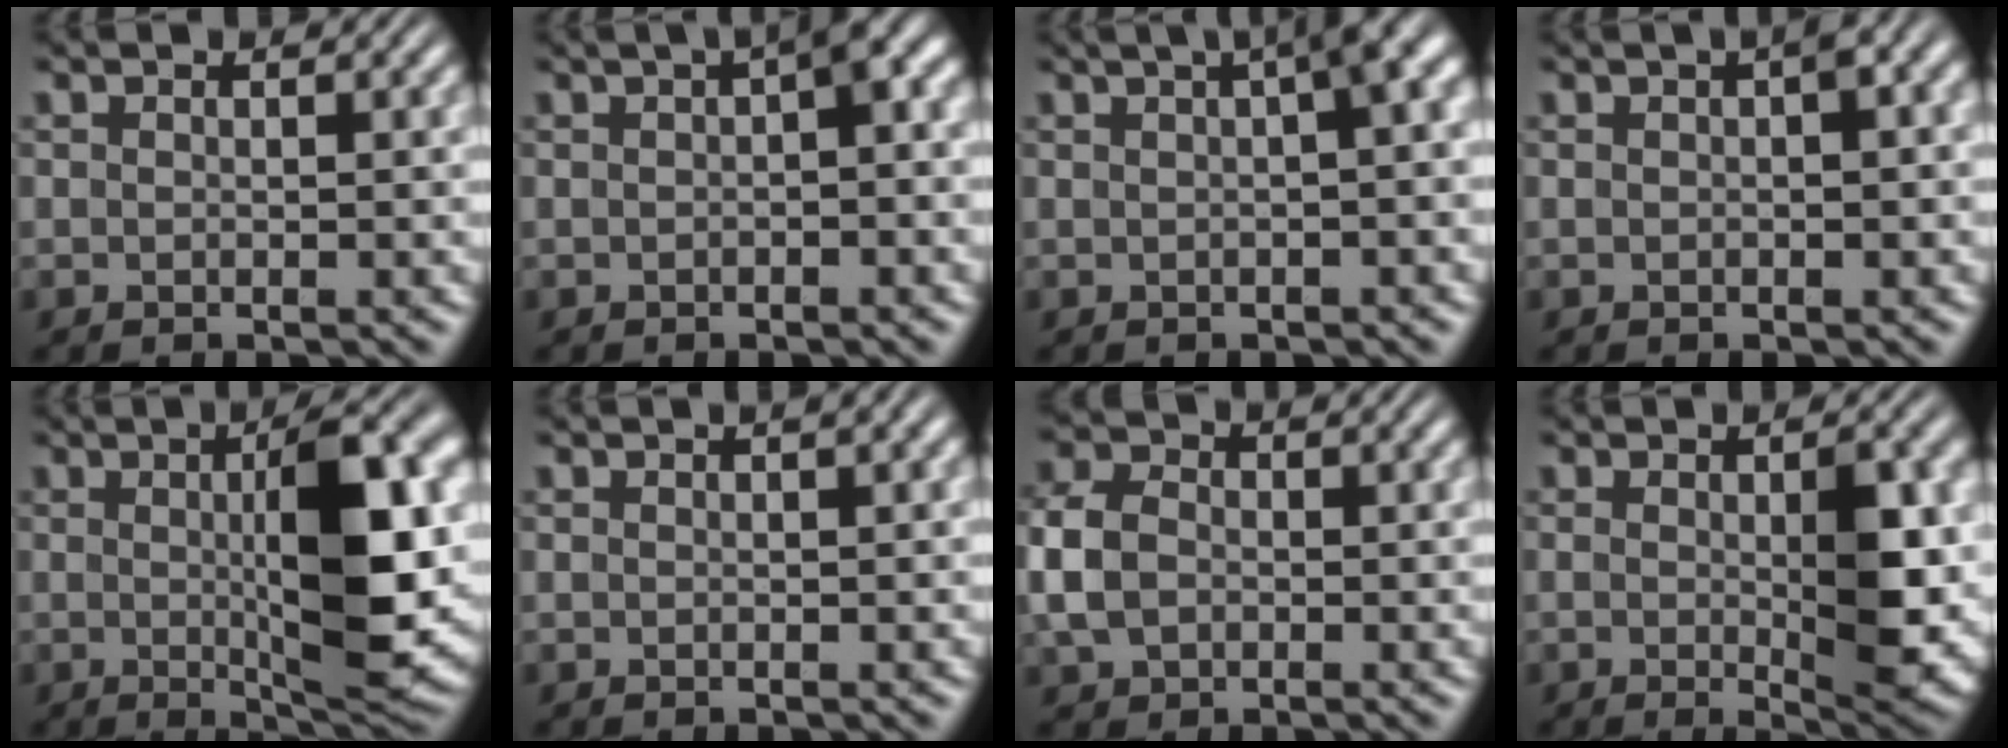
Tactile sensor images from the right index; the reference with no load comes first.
{"total": 3.3, "force": [0.7, 1.0, 3.1], "torque": [-0.034, 0.017, 0.005]}
{"total": 8.4, "force": [3.4, 3.6, 6.8], "torque": [-0.076, 0.042, 0.034]}
{"total": 1.8, "force": [0.5, 0.4, 1.7], "torque": [-0.009, 0.017, 0.000]}
{"total": 9.9, "force": [0.2, 2.3, 9.7], "torque": [-0.135, 0.002, 0.002]}
{"total": 0.8, "force": [0.3, 0.0, 0.8], "torque": [-0.002, 0.009, 0.002]}
{"total": 4.4, "force": [-0.3, 3.7, 2.4], "torque": [-0.074, -0.011, 0.001]}
{"total": 5.7, "force": [-0.4, 1.2, 5.6], "torque": [-0.079, -0.014, -0.002]}